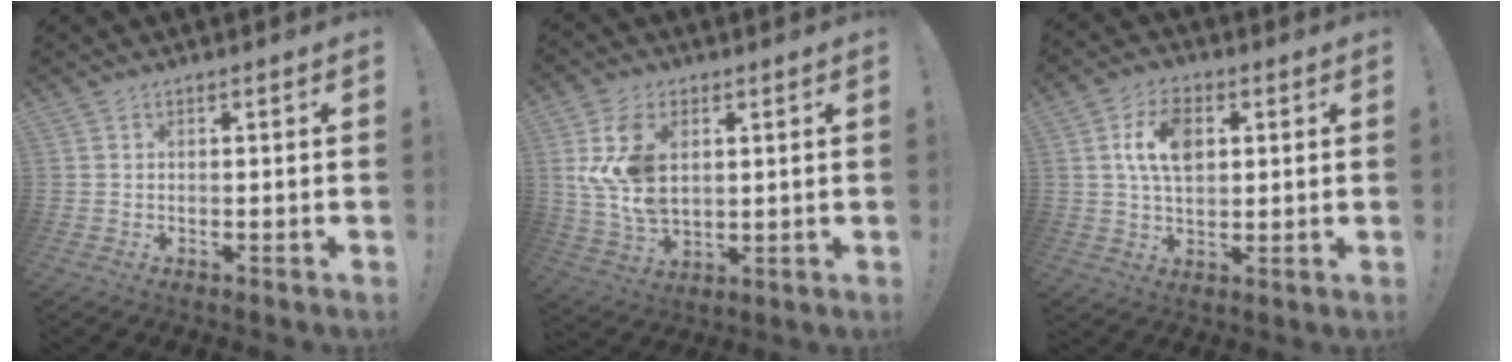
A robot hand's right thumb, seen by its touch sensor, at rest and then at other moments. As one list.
[{"total": 13.8, "force": [3.7, 9.0, 9.7], "torque": [-0.190, -0.011, 0.070]}, {"total": 10.6, "force": [2.7, 6.6, 7.8], "torque": [-0.140, 0.010, 0.050]}]